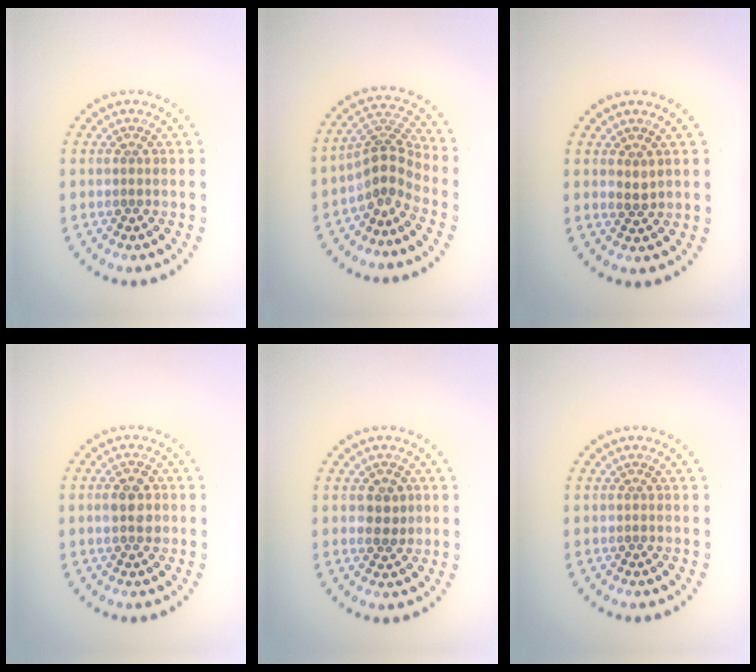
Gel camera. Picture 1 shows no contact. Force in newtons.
{"total": 3.4, "press": 2.4, "slide": 2.4}
{"total": 0.8, "press": 0.8, "slide": 0.2}
{"total": 2.7, "press": 2.7, "slide": 0.2}
{"total": 1.4, "press": 1.3, "slide": 0.5}
{"total": 0.0}